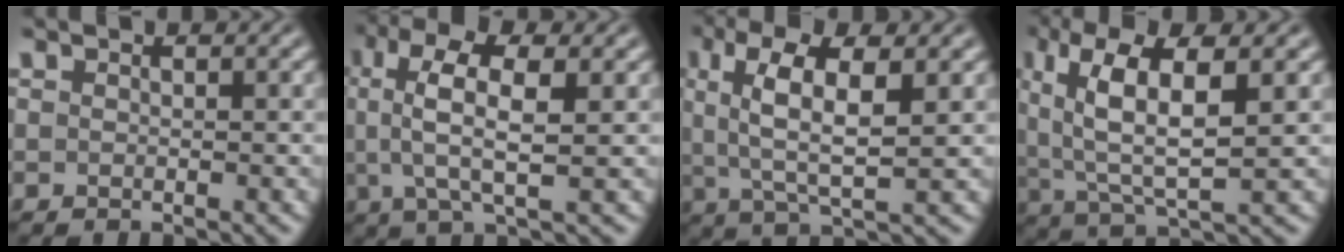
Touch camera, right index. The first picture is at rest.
{"total": 6.1, "force": [1.6, 2.1, 5.5], "torque": [-0.109, 0.003, 0.026]}
{"total": 5.5, "force": [1.2, 1.7, 5.1], "torque": [-0.094, -0.001, 0.026]}
{"total": 6.8, "force": [1.4, 2.6, 6.1], "torque": [-0.117, -0.005, 0.037]}